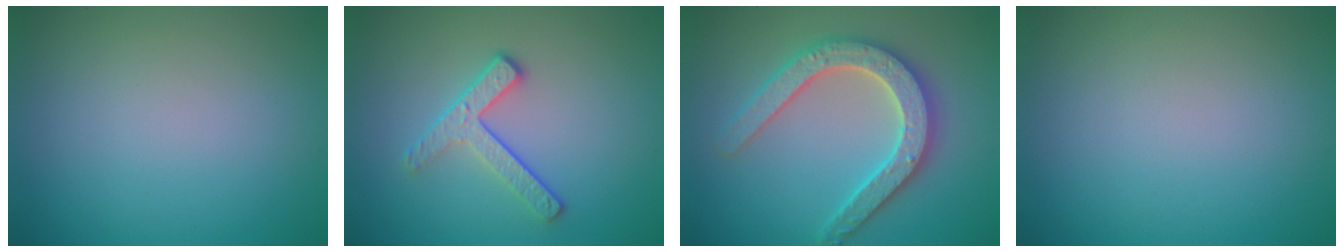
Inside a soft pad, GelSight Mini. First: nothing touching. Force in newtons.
{"total": 2.9, "press": 2.3, "slide": 1.7}
{"total": 5.3, "press": 5.2, "slide": 1.0}
{"total": 0.0}